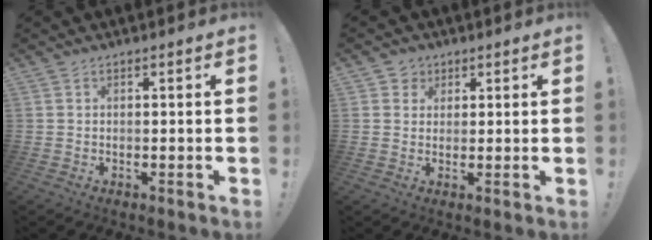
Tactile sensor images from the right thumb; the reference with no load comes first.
{"total": 3.3, "force": [1.4, 3.0, 0.6], "torque": [-0.003, -0.005, 0.022]}